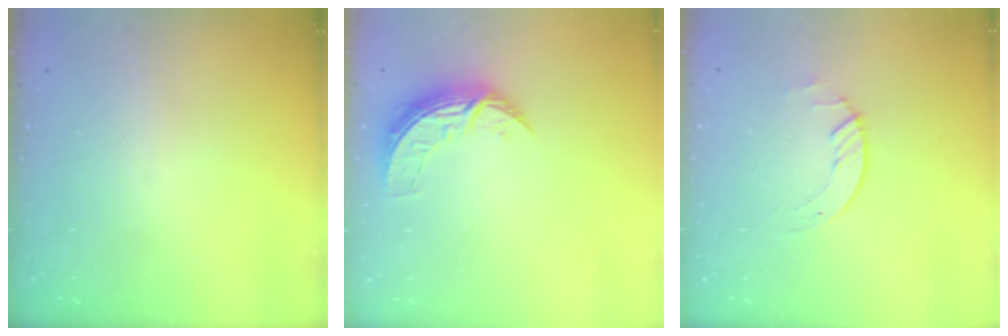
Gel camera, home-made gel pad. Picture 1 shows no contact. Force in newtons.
{"total": 7.1, "press": 7.0, "slide": 0.4}
{"total": 2.0, "press": 2.0, "slide": 0.2}